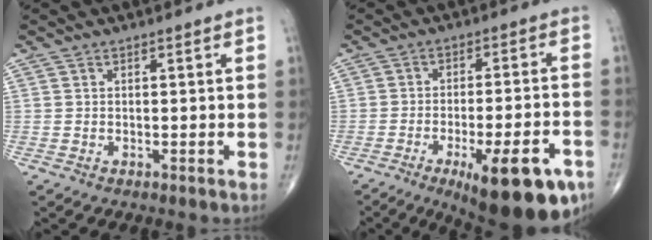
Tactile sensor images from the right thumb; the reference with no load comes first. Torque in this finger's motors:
{"motor_torque": [2.38, 1.74, 0.80, -1.02, 0.39]}